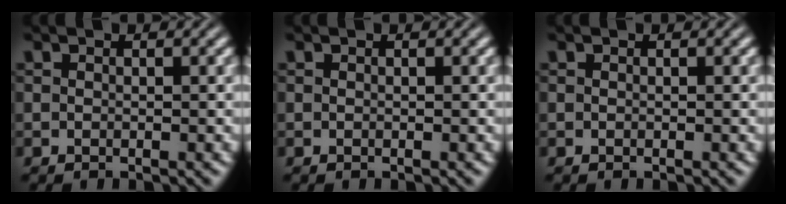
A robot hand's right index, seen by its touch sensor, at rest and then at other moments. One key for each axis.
{"total": 0.0}
{"total": 0.0}